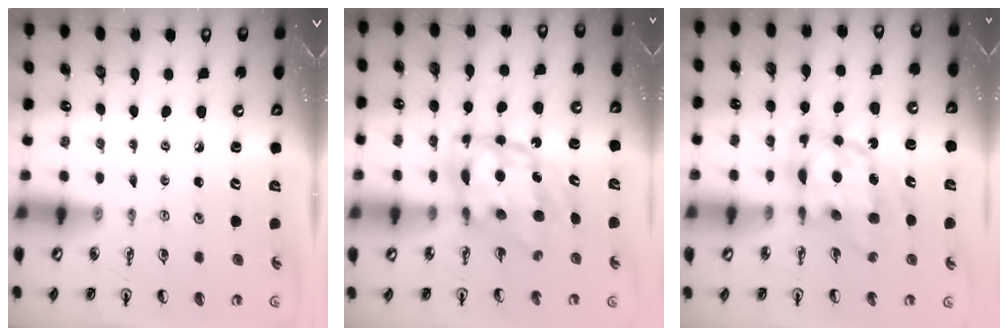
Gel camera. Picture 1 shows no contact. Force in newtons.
{"total": 10.8, "press": 10.8, "slide": 1.2}
{"total": 11.5, "press": 11.4, "slide": 0.9}